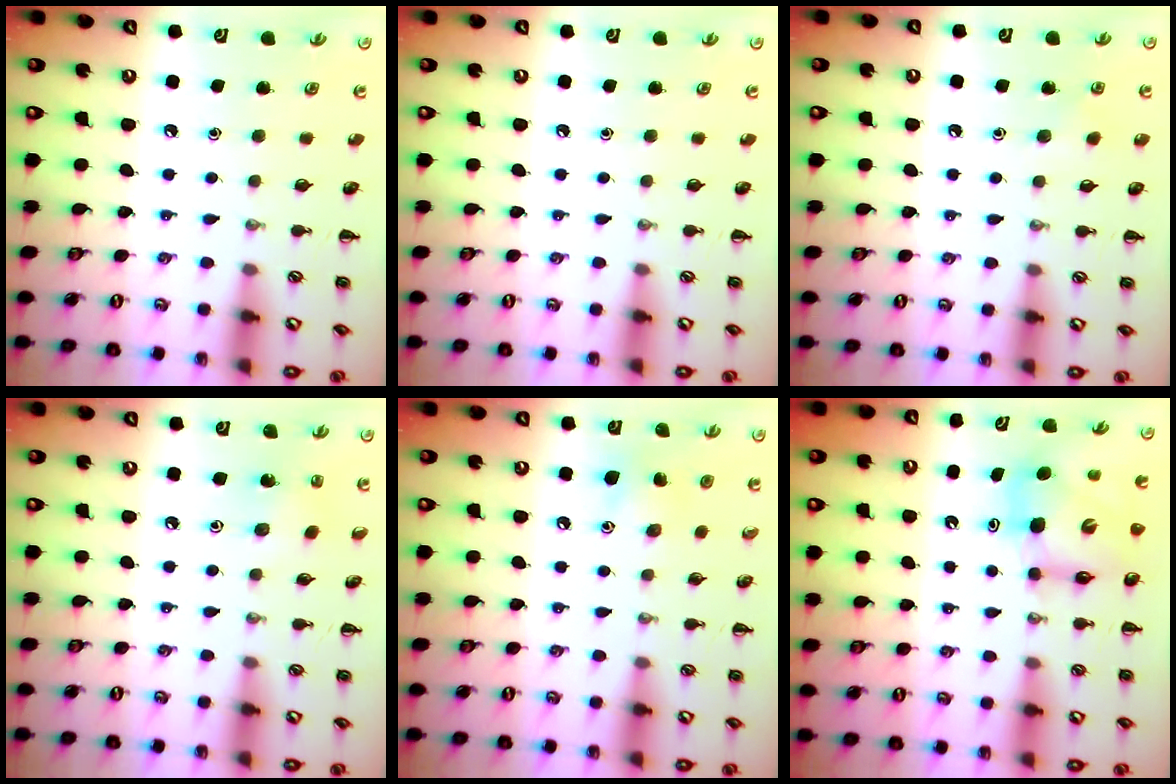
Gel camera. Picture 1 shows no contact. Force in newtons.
{"total": 0.0}
{"total": 3.9, "press": 3.7, "slide": 1.0}
{"total": 2.5, "press": 2.4, "slide": 0.8}
{"total": 5.3, "press": 4.9, "slide": 2.0}
{"total": 7.0, "press": 6.8, "slide": 1.5}